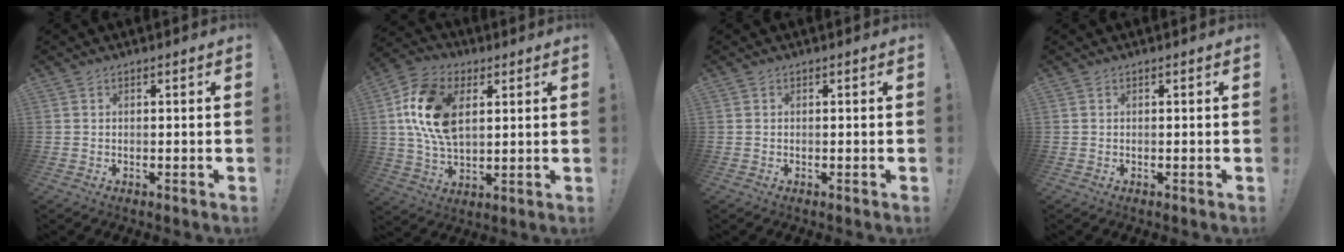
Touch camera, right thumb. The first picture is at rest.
{"total": 17.8, "force": [4.5, 11.3, 13.0], "torque": [-0.249, 0.000, 0.083]}
{"total": 0.0}
{"total": 0.0}